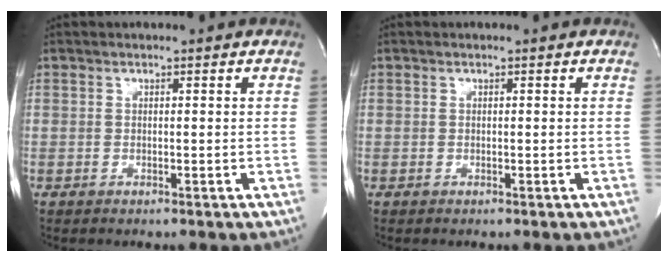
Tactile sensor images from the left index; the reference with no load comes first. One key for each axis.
{"total": 0.0}